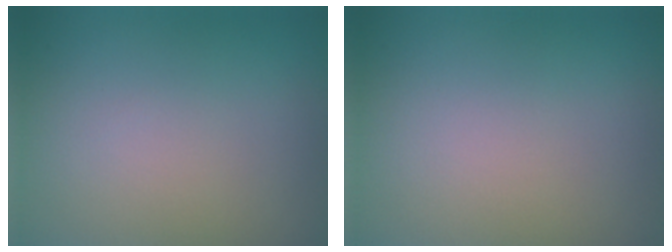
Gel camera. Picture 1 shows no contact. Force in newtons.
{"total": 0.0}